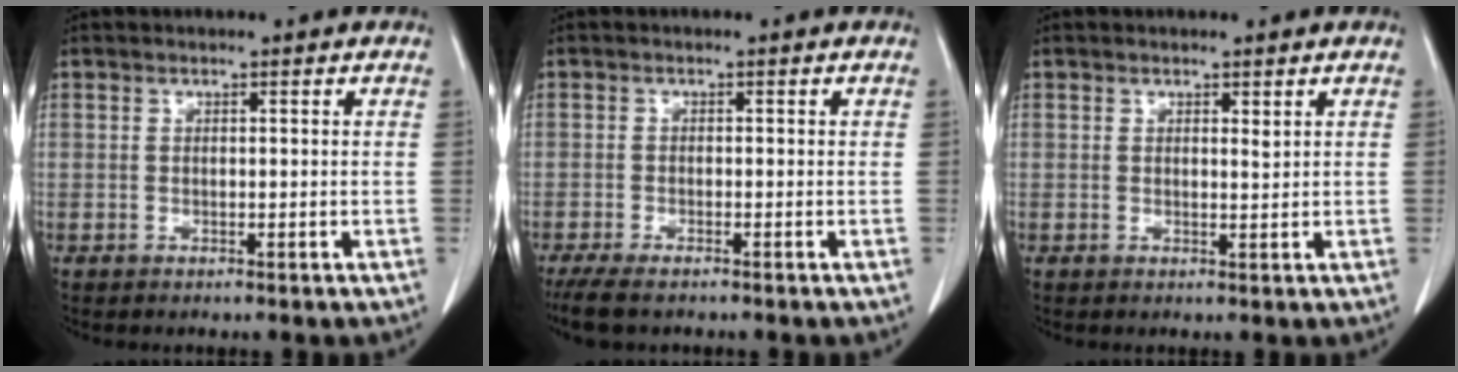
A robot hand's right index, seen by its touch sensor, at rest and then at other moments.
{"total": 5.2, "force": [-4.2, 1.5, 2.8], "torque": [-0.053, -0.014, -0.068]}
{"total": 0.7, "force": [0.5, 0.1, 0.5], "torque": [-0.013, -0.006, 0.008]}